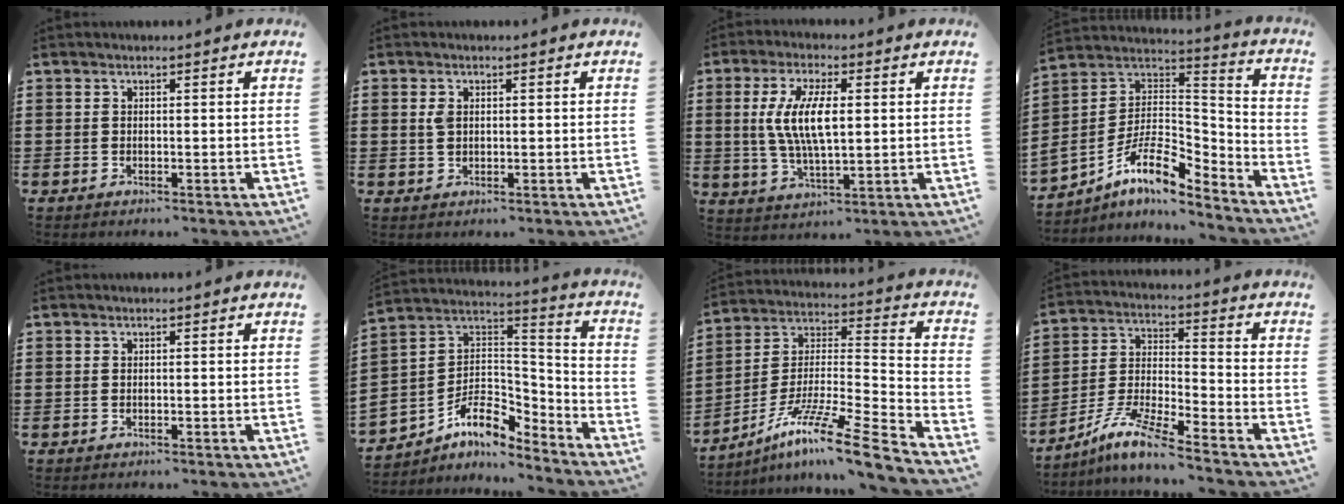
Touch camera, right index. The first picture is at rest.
{"total": 2.0, "force": [0.5, 1.2, 1.5], "torque": [-0.033, 0.007, 0.009]}
{"total": 9.1, "force": [1.0, 3.3, 8.5], "torque": [-0.183, 0.003, 0.012]}
{"total": 9.8, "force": [-6.0, 3.7, 6.8], "torque": [-0.151, -0.009, -0.120]}
{"total": 0.0}
{"total": 7.2, "force": [-4.7, 4.3, 3.4], "torque": [-0.088, -0.017, -0.090]}
{"total": 12.7, "force": [-10.0, 0.1, 7.8], "torque": [-0.137, 0.009, -0.194]}
{"total": 8.4, "force": [-7.3, 0.1, 4.2], "torque": [-0.098, -0.005, -0.149]}